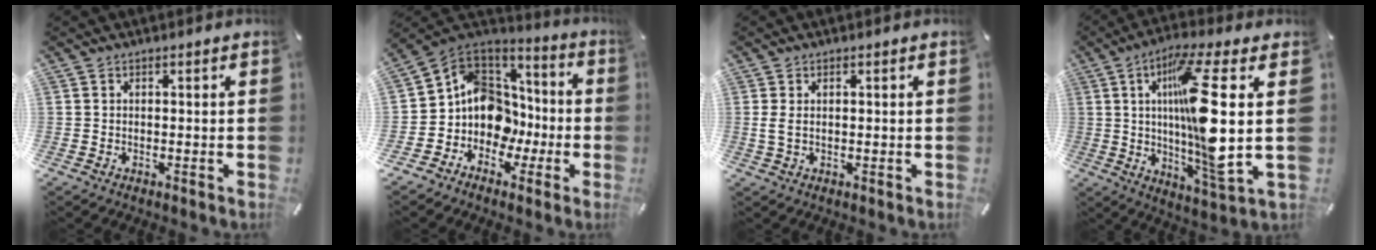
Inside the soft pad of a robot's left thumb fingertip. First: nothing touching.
{"total": 12.7, "force": [-1.9, 11.7, 4.5], "torque": [-0.087, -0.008, -0.024]}
{"total": 2.2, "force": [0.4, 1.1, 1.9], "torque": [-0.045, 0.000, 0.005]}
{"total": 18.2, "force": [3.3, 2.5, 17.7], "torque": [-0.327, -0.028, 0.031]}